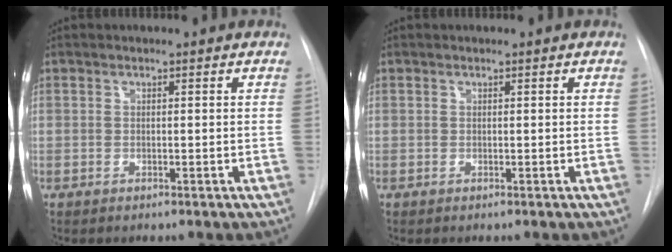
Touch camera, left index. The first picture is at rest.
{"total": 0.0}